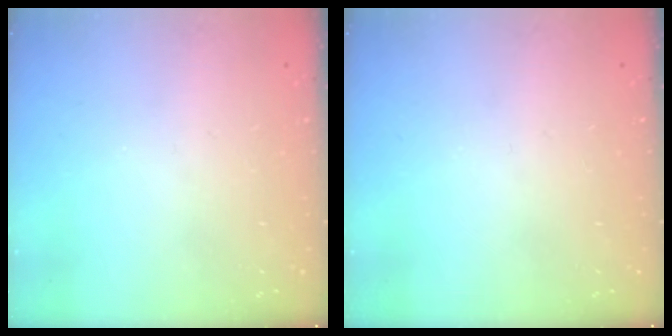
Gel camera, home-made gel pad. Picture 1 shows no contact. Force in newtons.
{"total": 0.0}